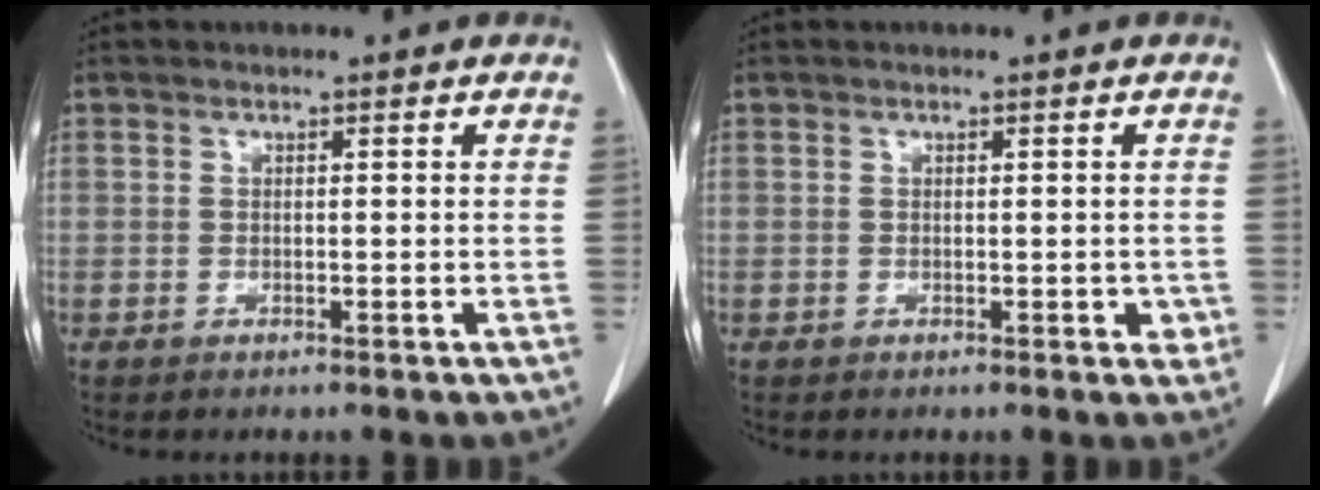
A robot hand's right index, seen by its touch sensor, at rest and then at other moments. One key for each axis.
{"total": 1.5, "fx": -0.1, "fy": 1.0, "fz": 1.1, "tx": -0.007, "ty": 0.001, "tz": 0.000}